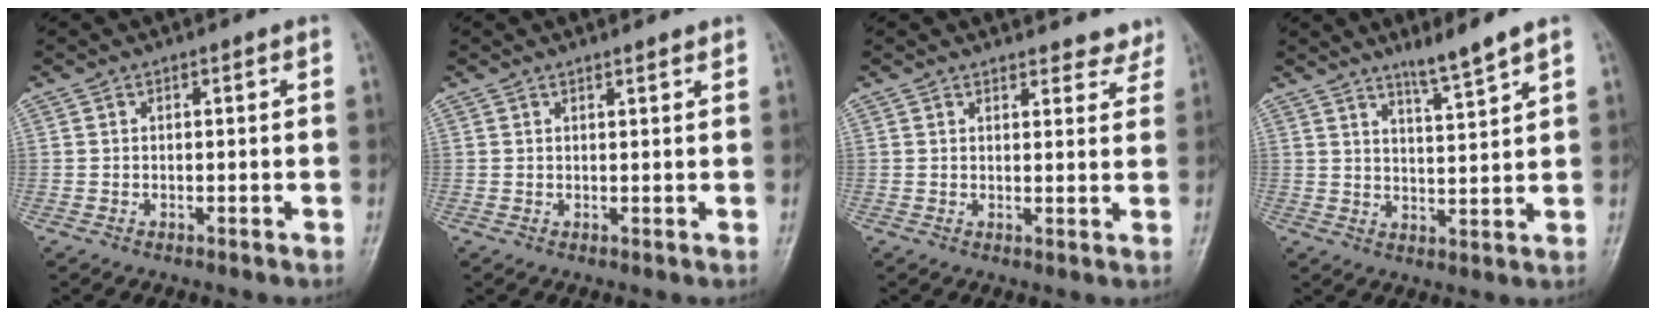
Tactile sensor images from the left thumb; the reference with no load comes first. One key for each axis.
{"total": 1.3, "fx": 1.2, "fy": 0.2, "fz": 0.5, "tx": -0.002, "ty": -0.005, "tz": 0.018}
{"total": 5.5, "fx": 5.1, "fy": 2.0, "fz": 0.6, "tx": 0.029, "ty": -0.028, "tz": 0.045}
{"total": 5.6, "fx": 4.4, "fy": -0.4, "fz": 3.5, "tx": -0.056, "ty": -0.040, "tz": 0.080}